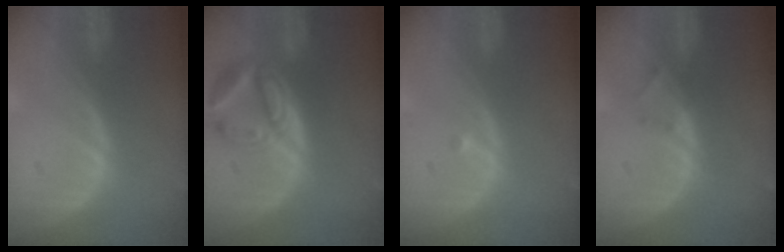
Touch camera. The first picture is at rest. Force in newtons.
{"total": 7.8, "press": 6.9, "slide": 3.6}
{"total": 0.6, "press": 0.5, "slide": 0.4}
{"total": 1.3, "press": 1.1, "slide": 0.8}